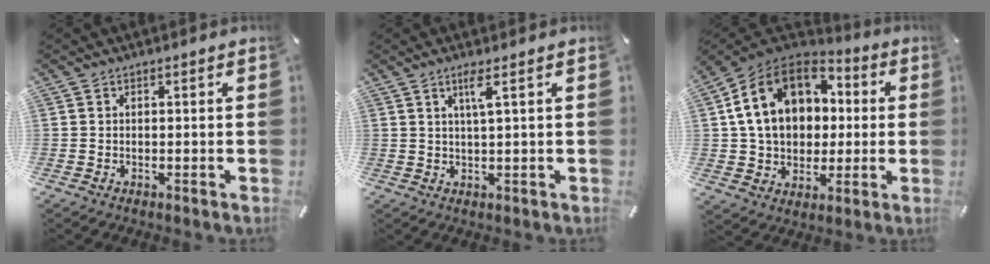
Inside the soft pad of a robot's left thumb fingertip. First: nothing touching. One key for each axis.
{"total": 3.5, "fx": 1.6, "fy": 0.0, "fz": 3.1, "tx": -0.066, "ty": -0.002, "tz": 0.025}
{"total": 17.3, "fx": 3.0, "fy": 14.0, "fz": 9.8, "tx": -0.195, "ty": 0.007, "tz": 0.059}